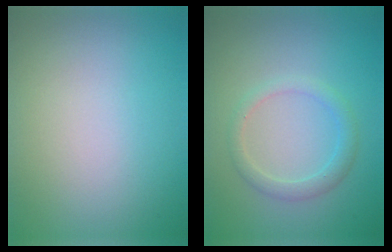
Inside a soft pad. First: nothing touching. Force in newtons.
{"total": 1.9, "press": 1.9, "slide": 0.0}